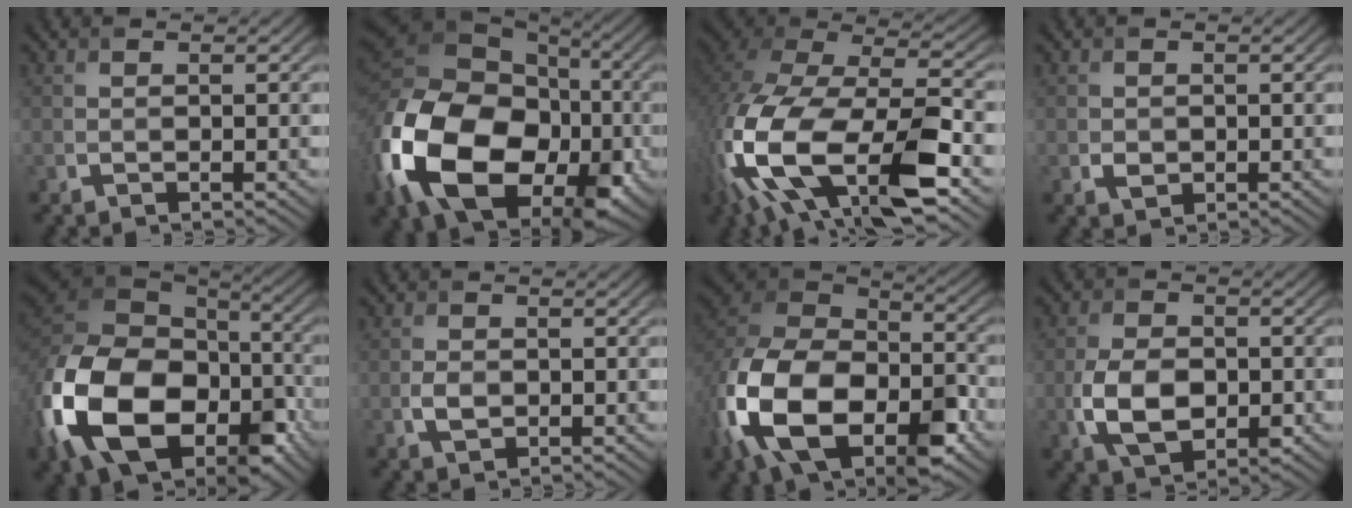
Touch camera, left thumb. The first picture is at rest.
{"total": 21.1, "force": [-5.8, 14.9, 13.9], "torque": [-0.340, -0.024, -0.104]}
{"total": 19.5, "force": [-6.2, 11.1, 14.9], "torque": [-0.372, -0.071, -0.079]}
{"total": 1.4, "force": [-0.2, 1.2, 0.7], "torque": [-0.014, -0.008, -0.005]}
{"total": 20.7, "force": [-7.5, 13.7, 13.7], "torque": [-0.330, -0.040, -0.129]}
{"total": 2.1, "force": [-0.4, 1.5, 1.5], "torque": [-0.034, -0.004, -0.007]}
{"total": 19.1, "force": [-7.5, 11.9, 12.9], "torque": [-0.306, -0.048, -0.128]}
{"total": 7.7, "force": [-1.8, 4.9, 5.7], "torque": [-0.123, -0.011, -0.034]}